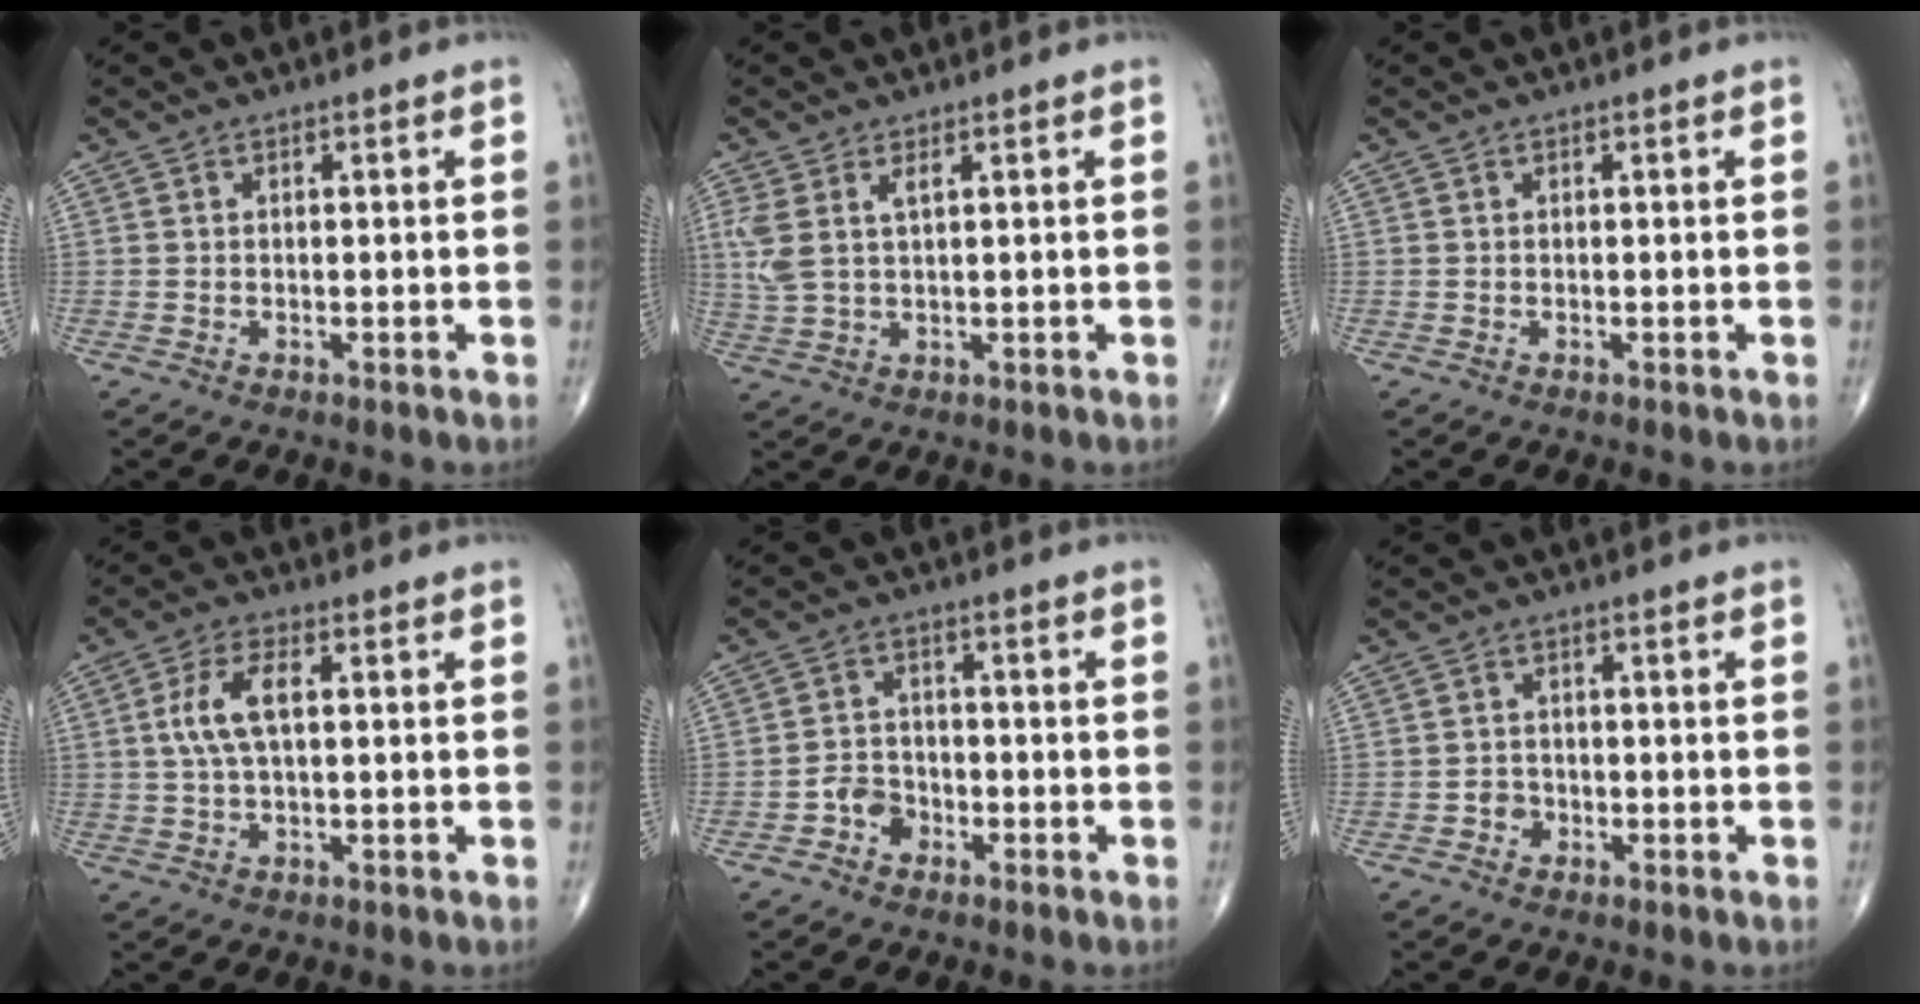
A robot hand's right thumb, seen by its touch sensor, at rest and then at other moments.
{"total": 5.2, "force": [1.9, 2.0, 4.4], "torque": [-0.119, 0.000, 0.048]}
{"total": 0.0}
{"total": 6.8, "force": [1.0, 2.9, 6.1], "torque": [-0.130, 0.011, 0.018]}
{"total": 4.1, "force": [-2.1, 3.3, 1.3], "torque": [0.001, 0.024, -0.043]}
{"total": 2.1, "force": [-0.8, 1.8, 0.5], "torque": [0.007, 0.010, -0.017]}